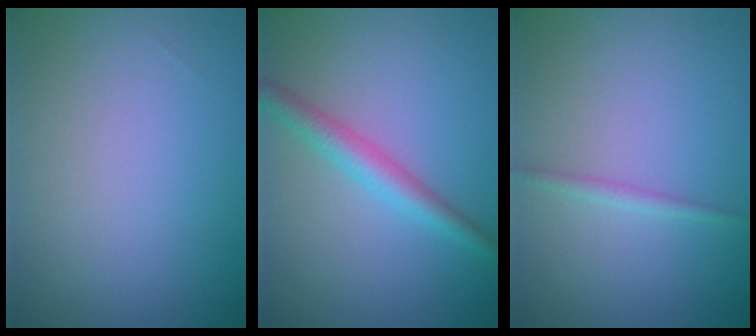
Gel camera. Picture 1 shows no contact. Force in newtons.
{"total": 2.7, "press": 2.7, "slide": 0.1}
{"total": 0.9, "press": 0.9, "slide": 0.0}